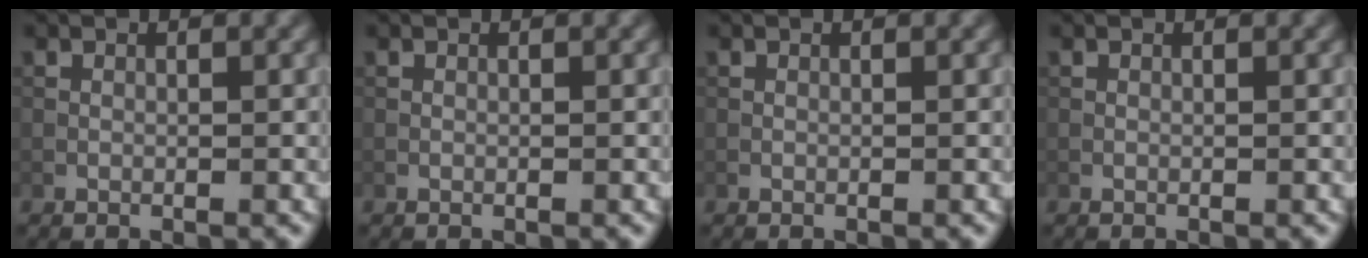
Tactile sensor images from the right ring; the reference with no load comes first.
{"total": 0.0}
{"total": 0.0}
{"total": 0.0}